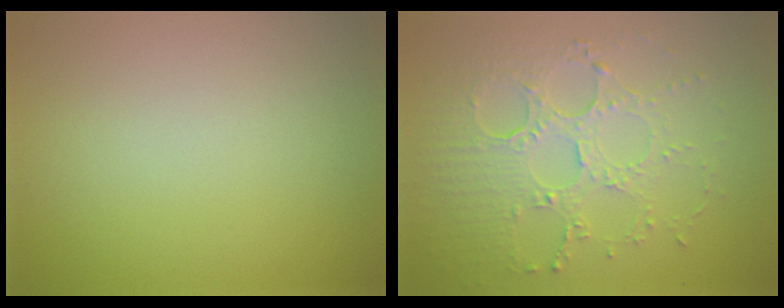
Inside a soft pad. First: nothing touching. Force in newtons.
{"total": 4.6, "press": 3.7, "slide": 2.8}